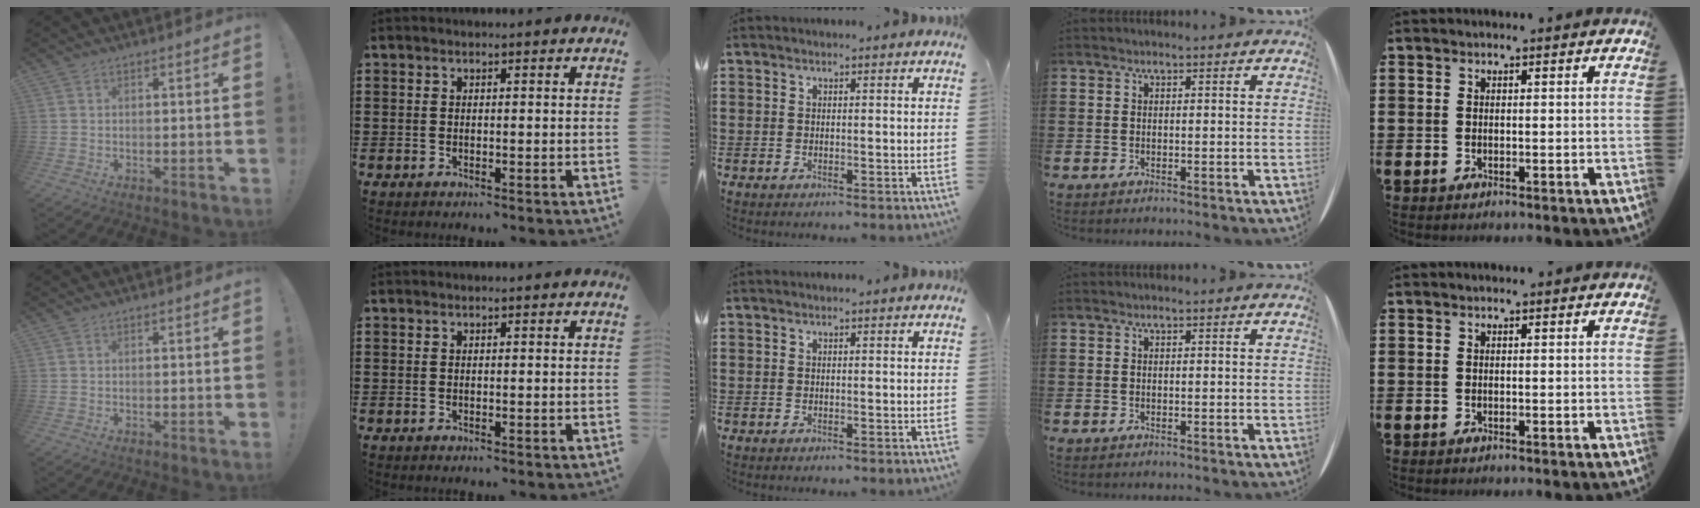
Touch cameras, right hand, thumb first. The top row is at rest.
{}